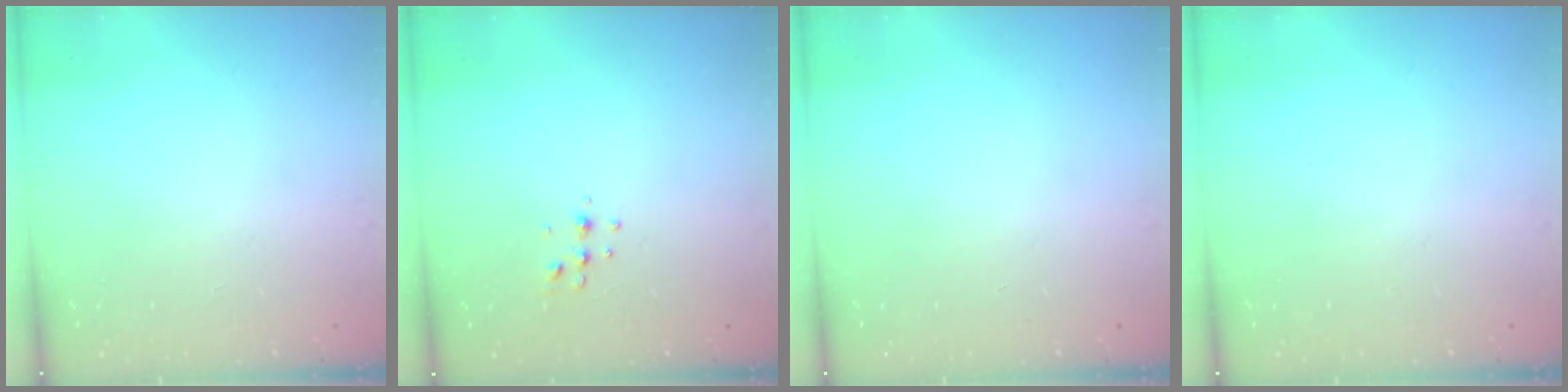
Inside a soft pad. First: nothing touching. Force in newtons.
{"total": 3.8, "press": 3.6, "slide": 1.4}
{"total": 0.0}
{"total": 0.0}